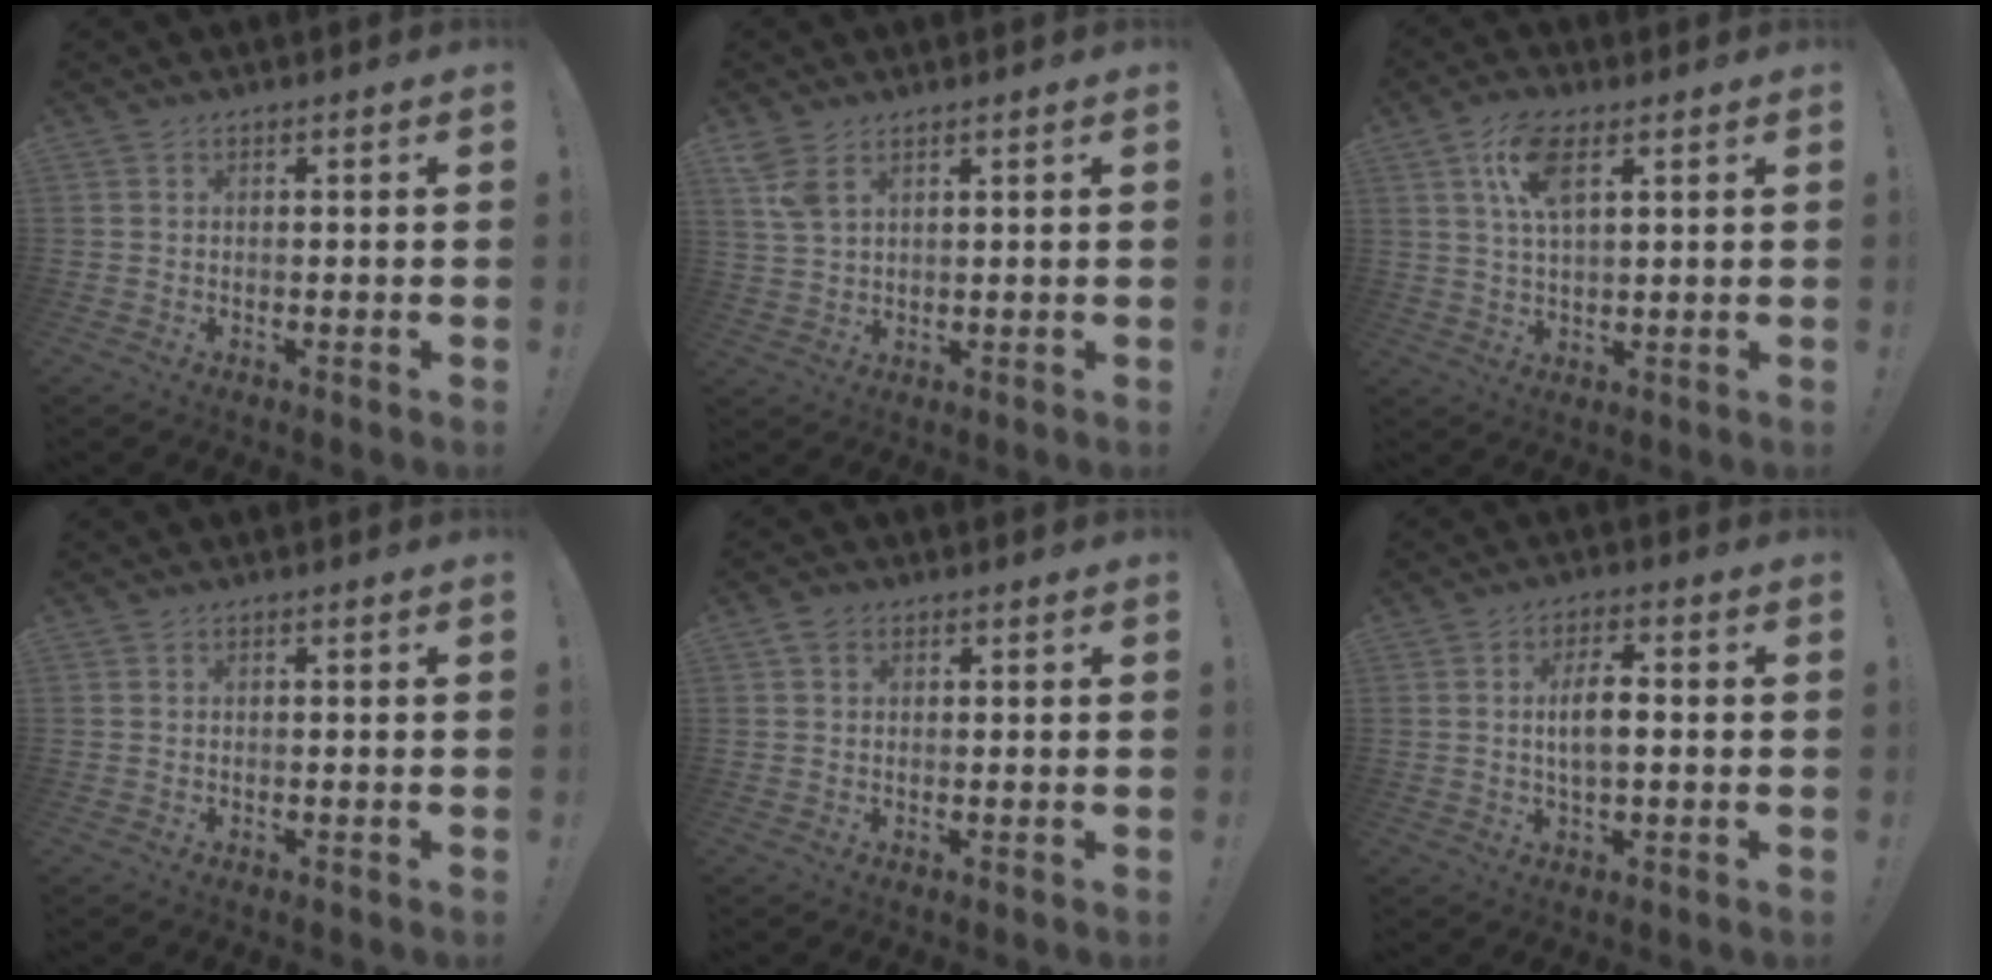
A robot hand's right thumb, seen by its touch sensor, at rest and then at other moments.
{"total": 5.0, "force": [3.1, 2.2, 3.3], "torque": [-0.069, -0.010, 0.060]}
{"total": 9.5, "force": [4.2, 4.0, 7.5], "torque": [-0.137, 0.001, 0.077]}
{"total": 0.0}
{"total": 2.6, "force": [1.2, 1.9, 1.2], "torque": [-0.026, 0.005, 0.024]}
{"total": 6.4, "force": [0.1, 2.7, 5.8], "torque": [-0.106, 0.008, -0.003]}